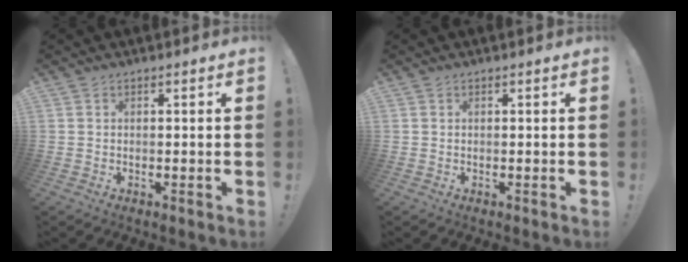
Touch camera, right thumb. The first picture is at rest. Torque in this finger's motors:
{"motor_torque": [-0.01, -0.05, -0.11, 0.11, 0.00]}